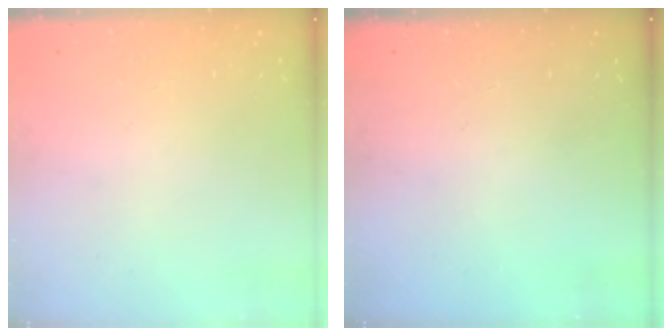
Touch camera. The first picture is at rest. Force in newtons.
{"total": 2.4, "press": 2.4, "slide": 0.2}